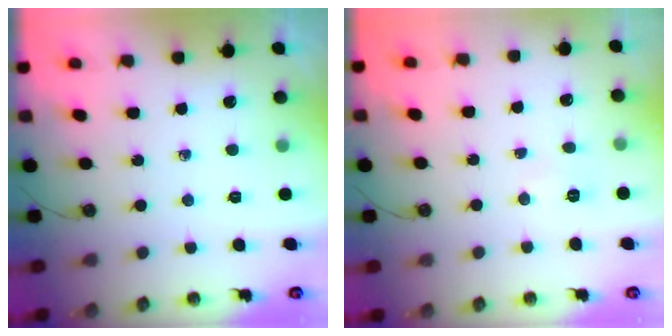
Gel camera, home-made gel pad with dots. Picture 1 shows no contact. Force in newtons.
{"total": 3.8, "press": 3.8, "slide": 0.4}